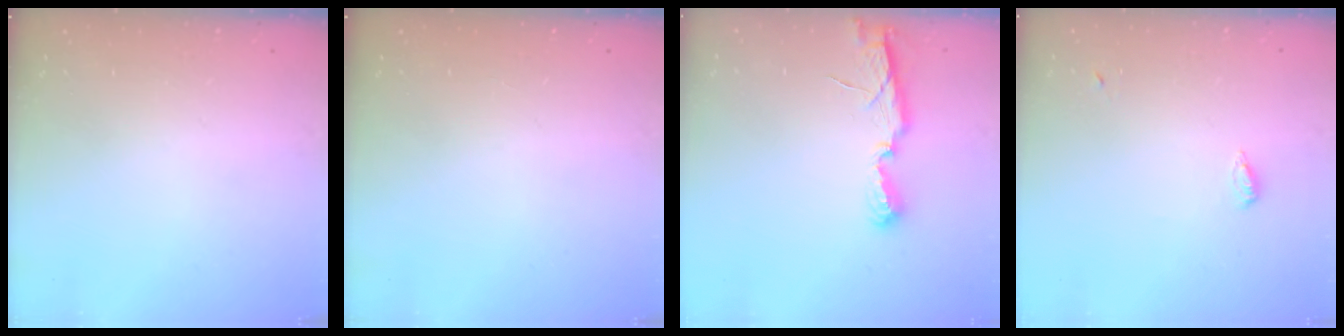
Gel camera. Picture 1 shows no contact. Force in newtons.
{"total": 0.0}
{"total": 6.5, "press": 6.5, "slide": 0.5}
{"total": 3.1, "press": 3.0, "slide": 0.7}